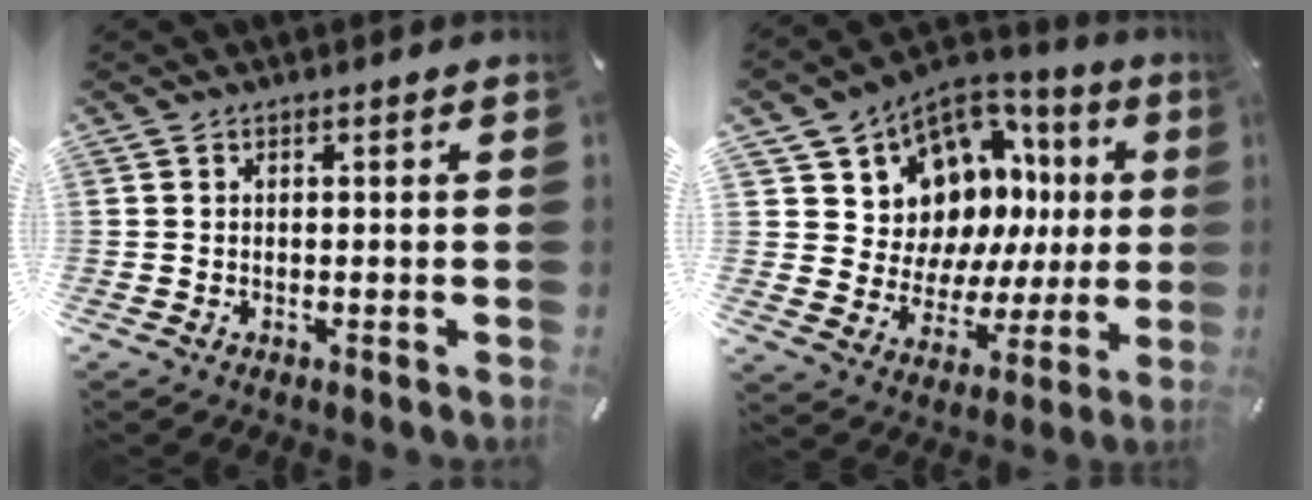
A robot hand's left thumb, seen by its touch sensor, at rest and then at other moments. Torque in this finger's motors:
{"motor_torque": [2.52, 2.49, 0.60, -0.05, 0.07]}